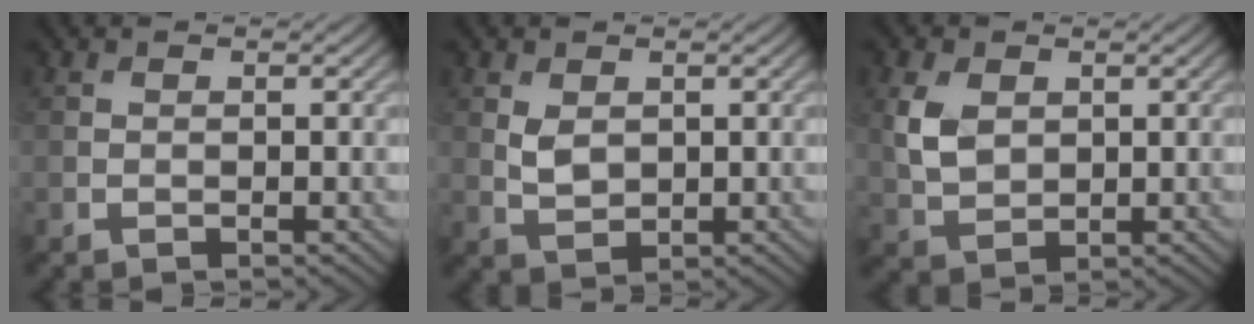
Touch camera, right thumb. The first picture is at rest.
{"total": 2.6, "force": [0.7, 1.8, 1.7], "torque": [-0.042, -0.004, 0.020]}
{"total": 4.9, "force": [1.3, 3.5, 3.2], "torque": [-0.084, 0.002, 0.028]}